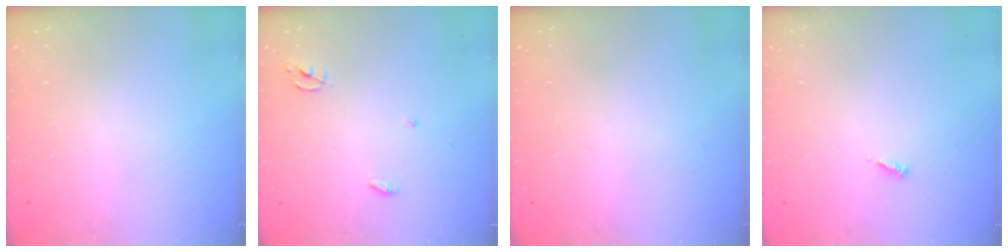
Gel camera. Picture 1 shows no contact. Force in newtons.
{"total": 3.1, "press": 3.1, "slide": 0.2}
{"total": 1.1, "press": 0.9, "slide": 0.6}
{"total": 3.2, "press": 3.2, "slide": 0.3}